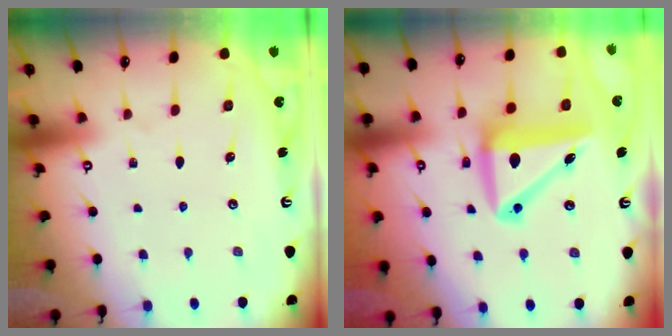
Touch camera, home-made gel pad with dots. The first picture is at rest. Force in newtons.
{"total": 12.1, "press": 11.8, "slide": 2.6}